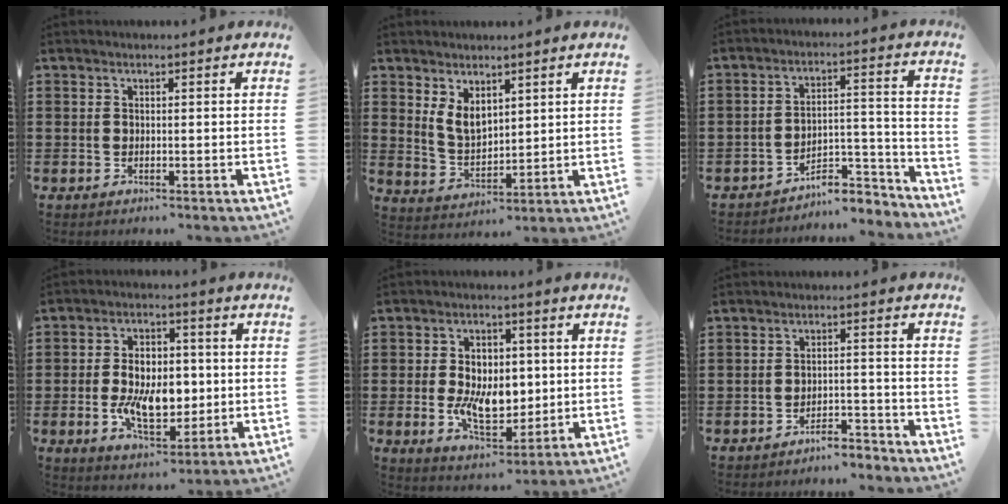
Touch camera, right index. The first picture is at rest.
{"total": 5.0, "force": [2.7, 2.9, 3.0], "torque": [-0.068, 0.003, 0.051]}
{"total": 6.6, "force": [-6.0, 2.0, 2.0], "torque": [-0.025, 0.020, -0.117]}
{"total": 9.7, "force": [-0.9, 5.9, 7.7], "torque": [-0.148, 0.003, -0.019]}
{"total": 9.0, "force": [-0.4, 5.9, 6.7], "torque": [-0.127, 0.006, -0.007]}
{"total": 3.7, "force": [-3.7, 0.3, 0.4], "torque": [-0.011, 0.005, -0.076]}